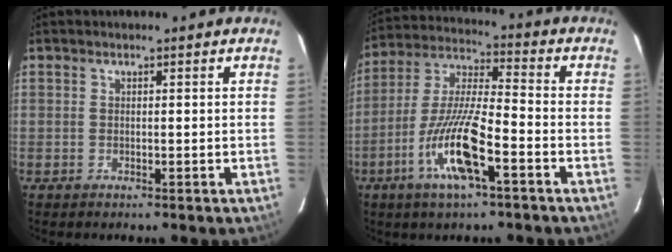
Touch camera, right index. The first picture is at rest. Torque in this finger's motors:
{"motor_torque": [1.41, -0.73, 0.82, 0.21]}